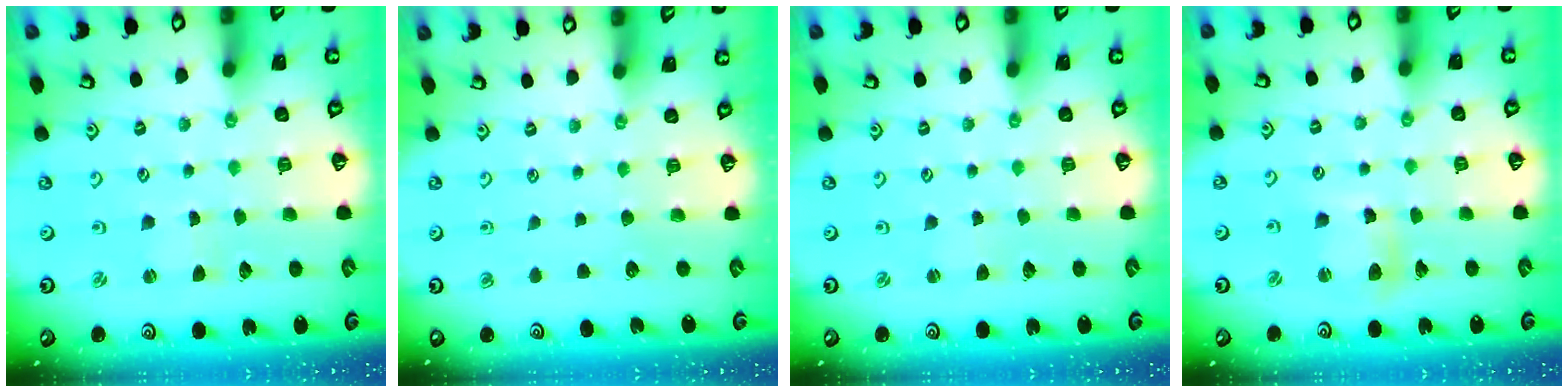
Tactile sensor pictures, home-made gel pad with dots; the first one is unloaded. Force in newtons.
{"total": 0.0}
{"total": 1.1, "press": 1.1, "slide": 0.2}
{"total": 7.2, "press": 7.1, "slide": 1.2}